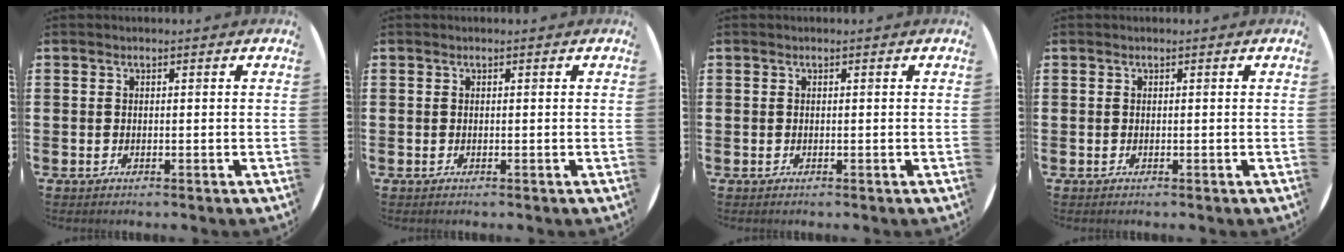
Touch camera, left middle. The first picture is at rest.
{"total": 0.0}
{"total": 0.0}
{"total": 0.0}